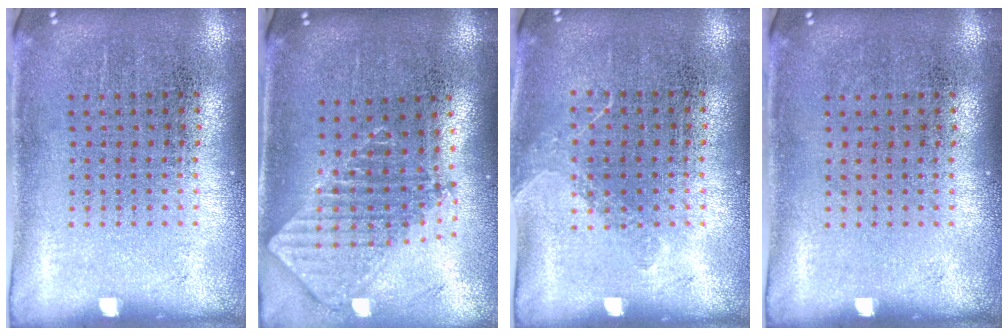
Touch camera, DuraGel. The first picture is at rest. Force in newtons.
{"total": 1.9, "press": 1.5, "slide": 1.2}
{"total": 0.9, "press": 0.7, "slide": 0.6}
{"total": 0.0}